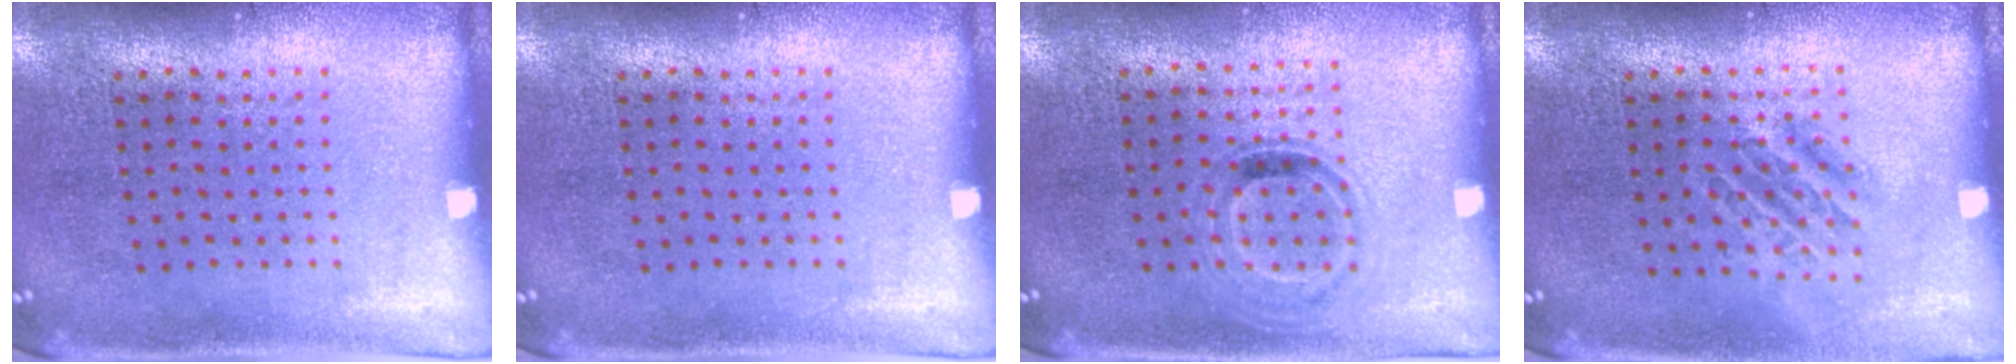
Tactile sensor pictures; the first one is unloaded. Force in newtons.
{"total": 0.0}
{"total": 0.9, "press": 0.8, "slide": 0.3}
{"total": 1.0, "press": 1.0, "slide": 0.4}